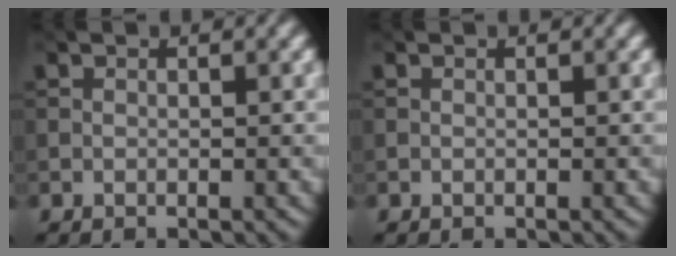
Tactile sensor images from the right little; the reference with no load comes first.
{"total": 0.0}